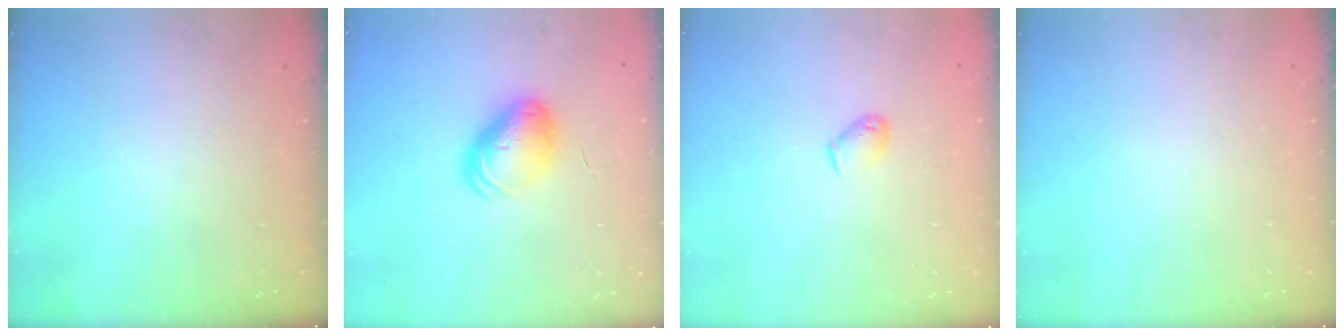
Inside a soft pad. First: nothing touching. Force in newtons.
{"total": 9.4, "press": 9.3, "slide": 1.6}
{"total": 3.9, "press": 3.8, "slide": 0.6}
{"total": 0.0}